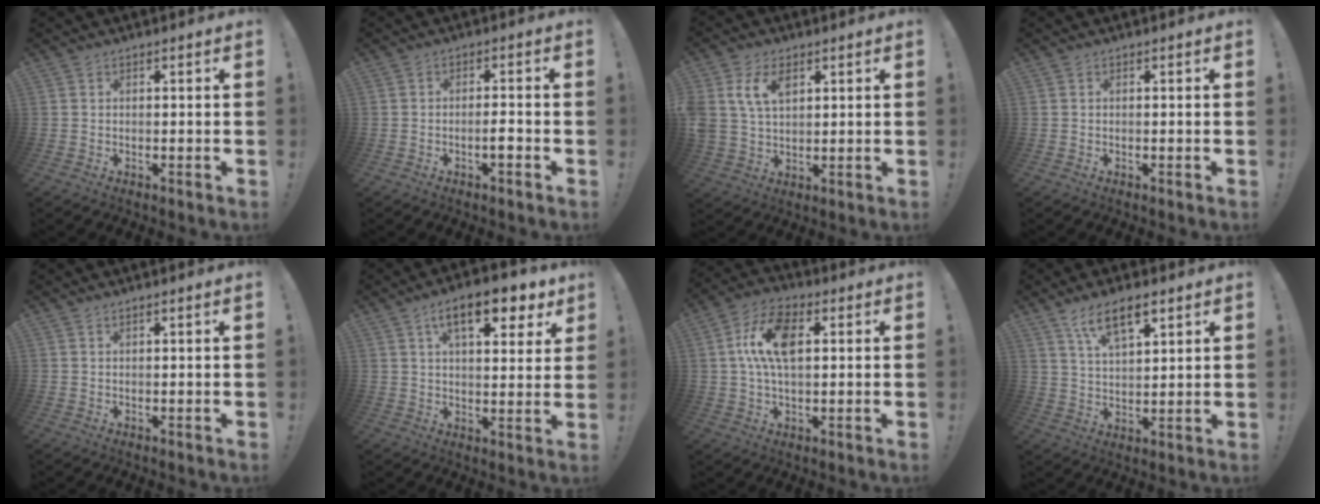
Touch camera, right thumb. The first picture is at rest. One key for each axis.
{"total": 2.9, "fx": -1.6, "fy": 0.6, "fz": 2.4, "tx": -0.034, "ty": 0.005, "tz": -0.027}
{"total": 9.4, "fx": 4.2, "fy": 6.1, "fz": 5.8, "tx": -0.122, "ty": -0.005, "tz": 0.079}
{"total": 0.0}
{"total": 1.0, "fx": 0.7, "fy": -0.2, "fz": 0.7, "tx": -0.006, "ty": -0.003, "tz": 0.010}
{"total": 13.7, "fx": 7.1, "fy": 5.3, "fz": 10.4, "tx": -0.146, "ty": -0.029, "tz": 0.114}
{"total": 13.3, "fx": 2.7, "fy": 7.3, "fz": 10.8, "tx": -0.189, "ty": 0.006, "tz": 0.049}
{"total": 9.6, "fx": 6.0, "fy": 3.8, "fz": 6.5, "tx": -0.106, "ty": -0.022, "tz": 0.107}